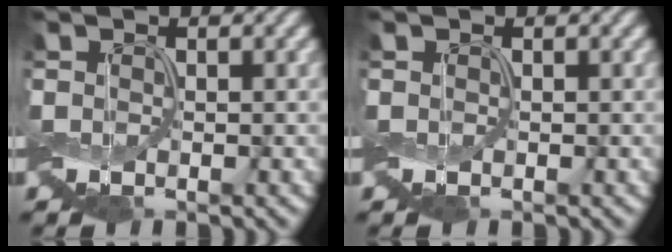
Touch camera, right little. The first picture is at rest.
{"total": 0.0}